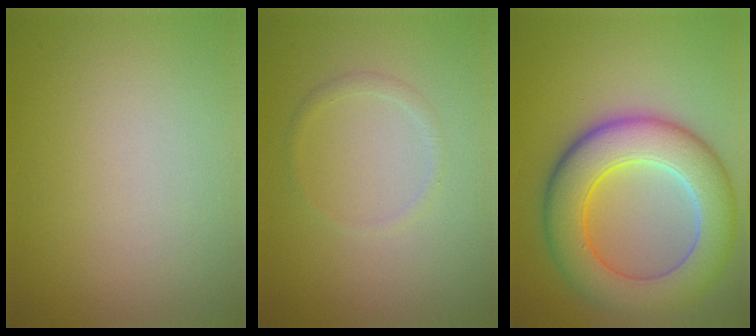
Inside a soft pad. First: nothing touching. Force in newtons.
{"total": 0.9, "press": 0.9, "slide": 0.1}
{"total": 9.2, "press": 9.1, "slide": 0.4}